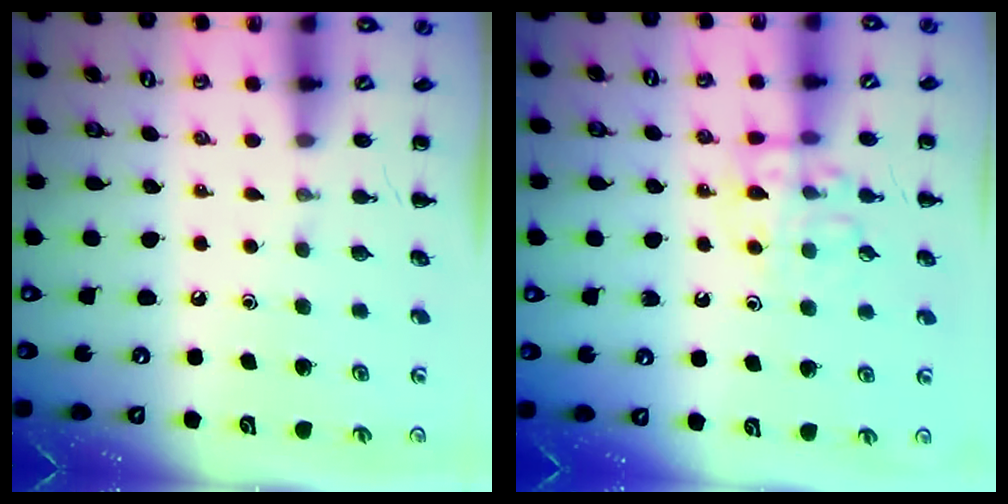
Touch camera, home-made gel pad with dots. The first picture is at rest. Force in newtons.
{"total": 11.6, "press": 11.5, "slide": 1.0}